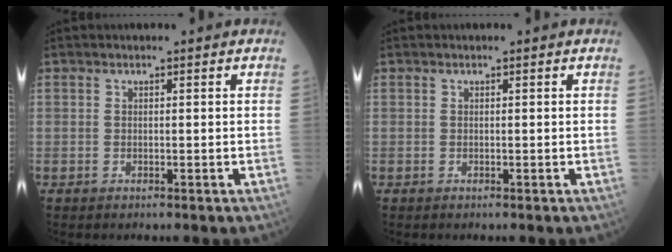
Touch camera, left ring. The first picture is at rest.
{"total": 0.0}